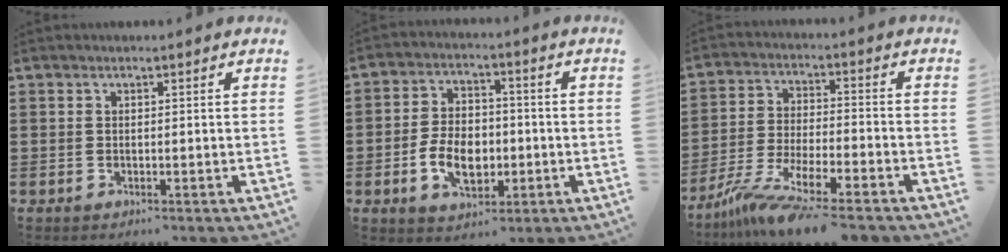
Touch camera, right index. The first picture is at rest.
{"total": 7.6, "force": [-2.0, 4.9, 5.5], "torque": [-0.111, 0.004, -0.041]}
{"total": 8.7, "force": [-7.5, 0.2, 4.4], "torque": [-0.096, -0.006, -0.149]}